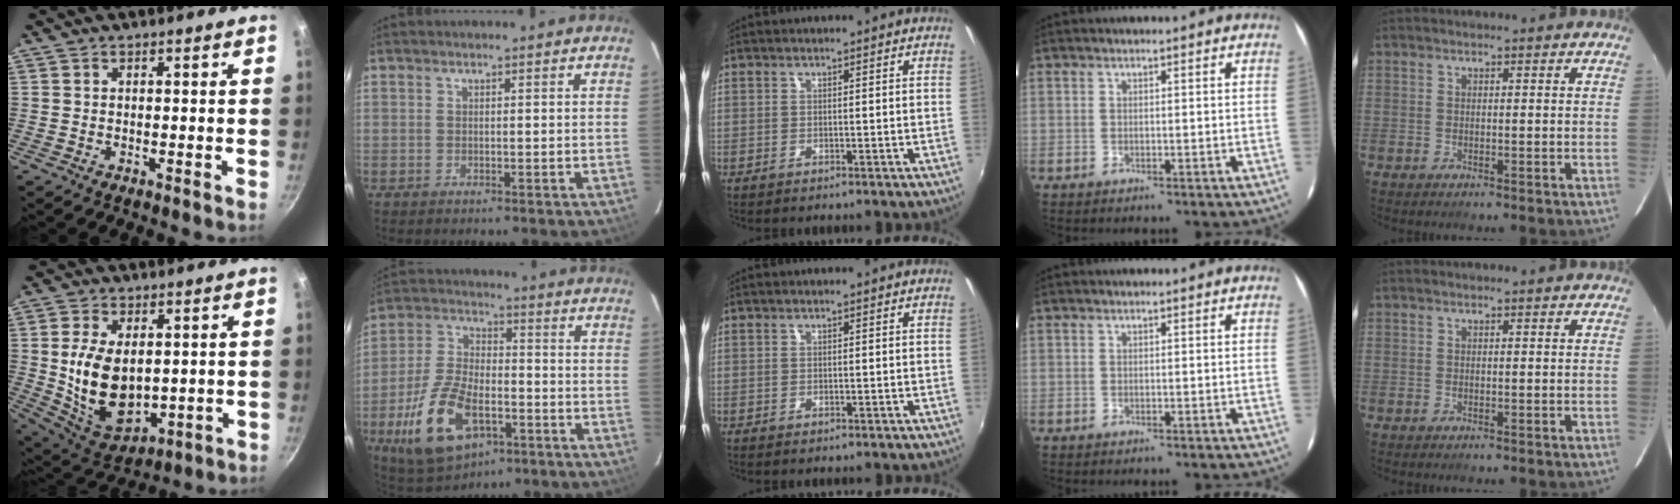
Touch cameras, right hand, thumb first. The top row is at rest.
{"thumb": {"total": 14.8, "force": [1.2, 9.2, 11.5], "torque": [-0.187, -0.022, 0.046]}, "index": {"total": 17.1, "force": [-7.2, 9.0, 12.6], "torque": [-0.279, -0.012, -0.123]}}